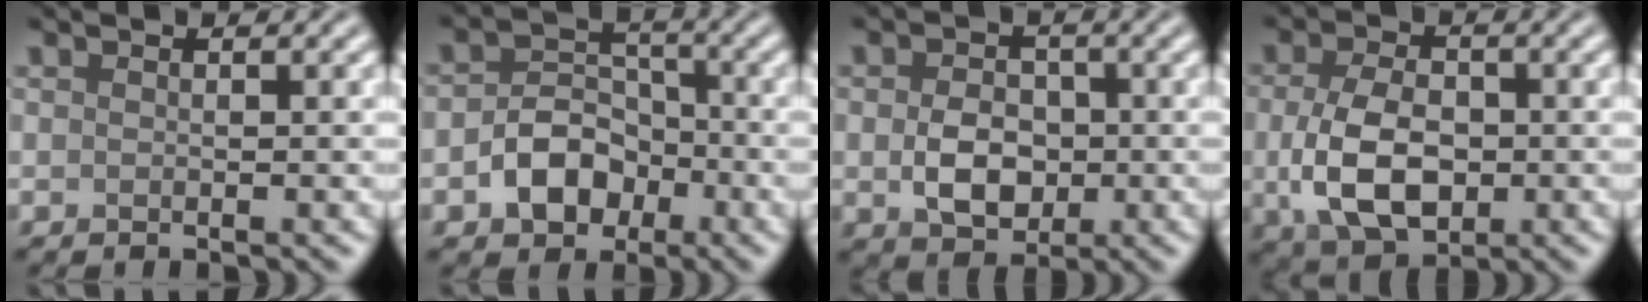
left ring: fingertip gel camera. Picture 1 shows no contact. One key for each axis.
{"total": 4.9, "fx": -1.9, "fy": 3.6, "fz": 2.7, "tx": -0.038, "ty": 0.002, "tz": -0.036}
{"total": 4.3, "fx": -0.5, "fy": 3.2, "fz": 2.9, "tx": -0.051, "ty": -0.002, "tz": -0.012}
{"total": 6.8, "fx": -0.8, "fy": 4.3, "fz": 5.1, "tx": -0.113, "ty": -0.009, "tz": -0.014}